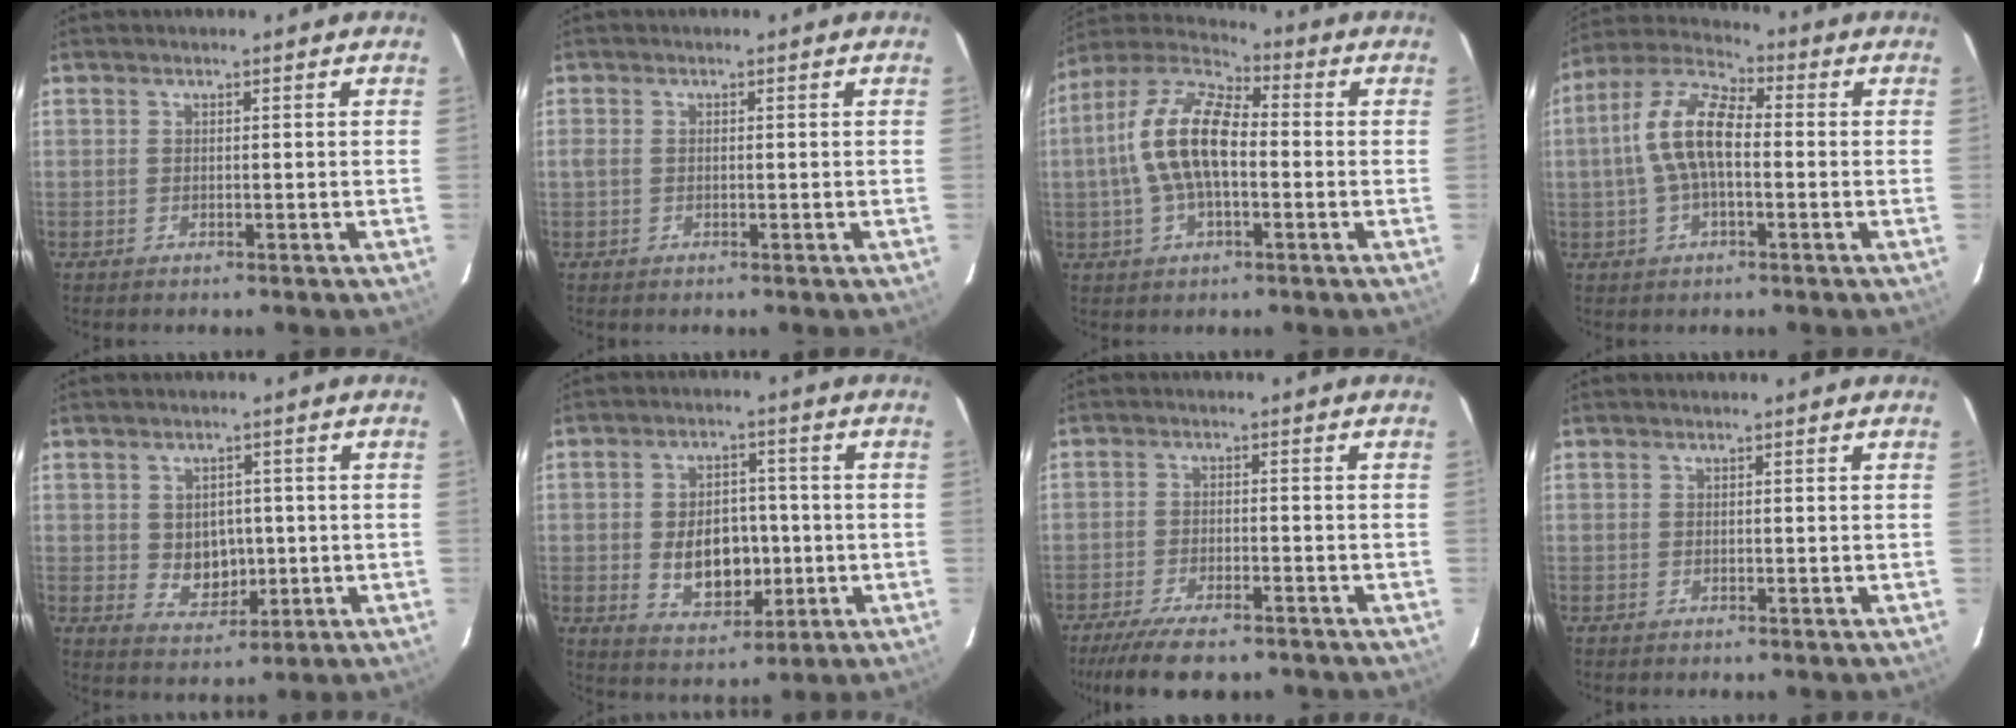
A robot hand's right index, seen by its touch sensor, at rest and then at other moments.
{"total": 1.1, "force": [-0.2, 0.7, 0.7], "torque": [-0.016, 0.001, -0.005]}
{"total": 13.6, "force": [-0.9, 6.2, 12.1], "torque": [-0.244, 0.017, -0.024]}
{"total": 10.9, "force": [-0.6, 4.7, 9.9], "torque": [-0.204, 0.021, -0.018]}
{"total": 5.7, "force": [0.0, 4.9, 2.9], "torque": [-0.052, 0.003, 0.013]}
{"total": 10.0, "force": [-1.3, 6.9, 7.1], "torque": [-0.137, 0.004, -0.004]}
{"total": 10.8, "force": [-8.7, 2.9, 5.7], "torque": [-0.131, -0.026, -0.145]}
{"total": 0.0}